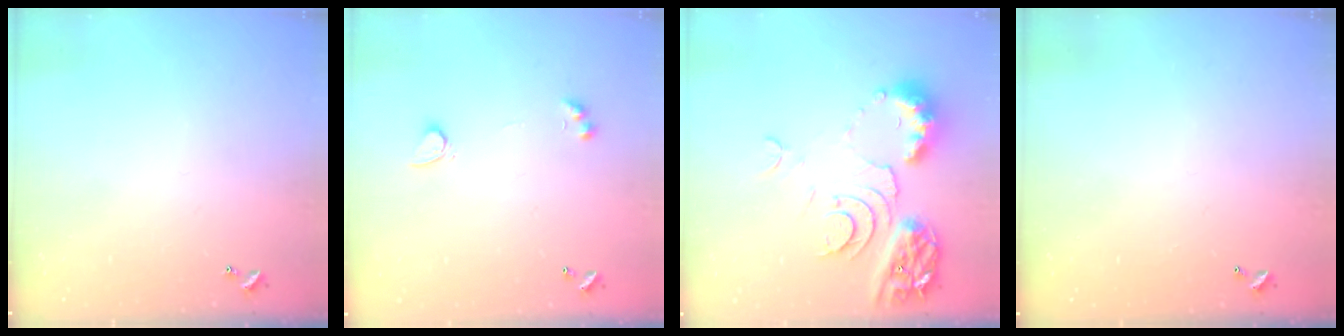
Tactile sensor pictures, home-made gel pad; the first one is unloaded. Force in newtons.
{"total": 2.9, "press": 2.6, "slide": 1.3}
{"total": 11.1, "press": 11.0, "slide": 1.3}
{"total": 2.8, "press": 2.8, "slide": 0.1}